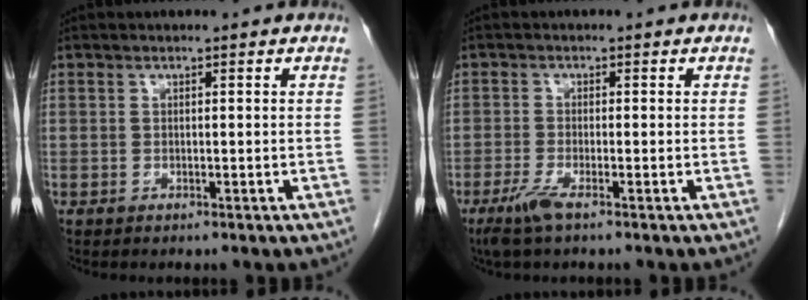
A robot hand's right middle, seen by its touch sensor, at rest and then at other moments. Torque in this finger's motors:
{"motor_torque": [0.66, -0.56, 0.20, 0.08]}